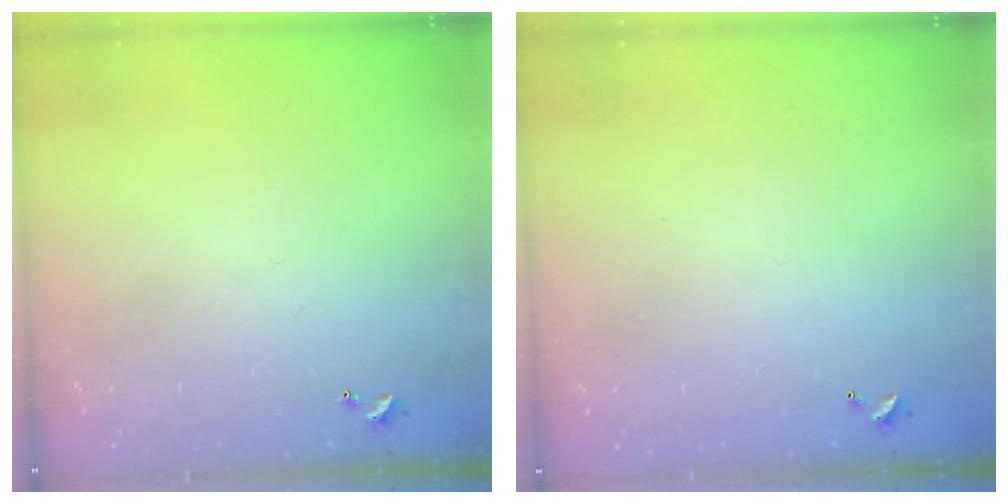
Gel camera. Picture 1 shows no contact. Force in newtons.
{"total": 2.9, "press": 2.9, "slide": 0.1}